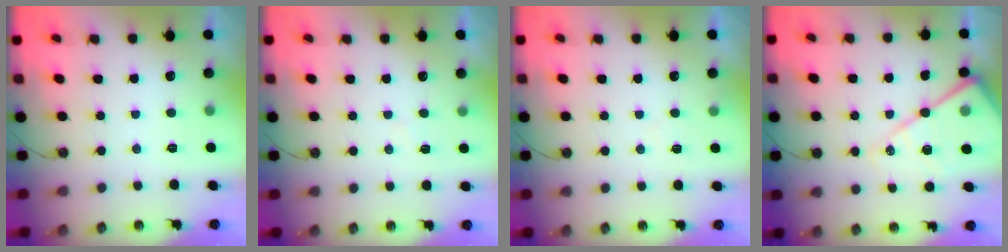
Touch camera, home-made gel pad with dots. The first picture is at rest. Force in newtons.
{"total": 5.4, "press": 5.4, "slide": 0.7}
{"total": 4.8, "press": 4.7, "slide": 0.8}
{"total": 16.4, "press": 16.4, "slide": 1.4}